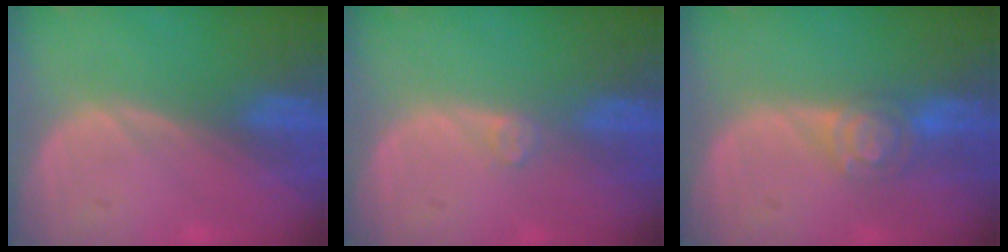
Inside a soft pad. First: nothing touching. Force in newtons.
{"total": 1.2, "press": 1.2, "slide": 0.3}
{"total": 4.9, "press": 4.3, "slide": 2.5}